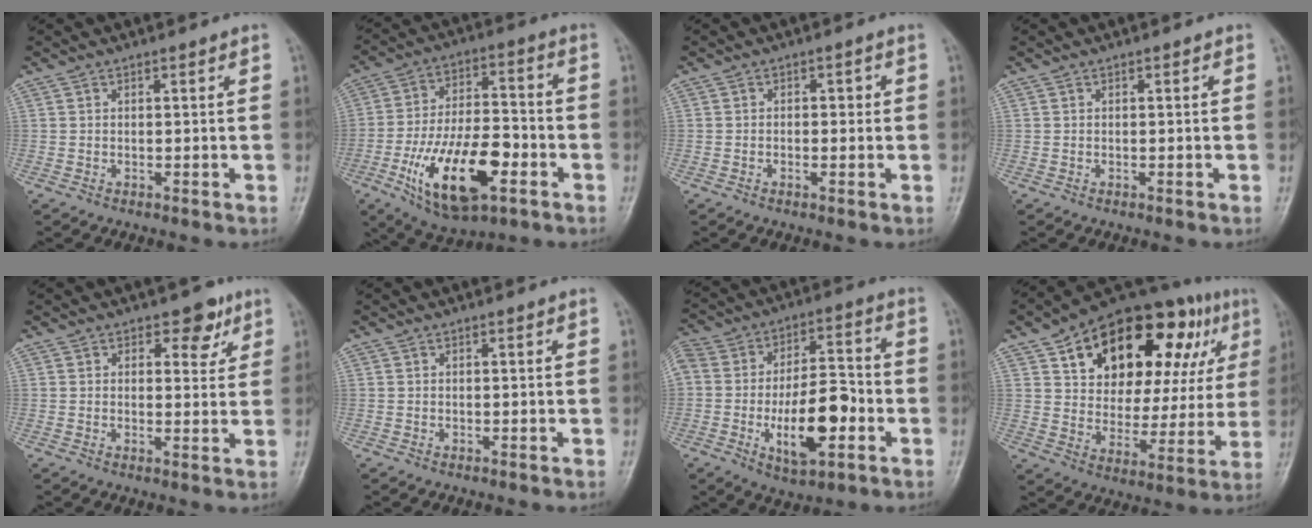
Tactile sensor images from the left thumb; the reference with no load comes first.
{"total": 18.9, "force": [-7.0, 8.7, 15.3], "torque": [-0.260, 0.023, -0.115]}
{"total": 2.0, "force": [-0.1, 1.2, 1.6], "torque": [-0.015, 0.010, -0.005]}
{"total": 0.0}
{"total": 4.8, "force": [2.7, 3.1, 2.5], "torque": [0.001, -0.011, 0.031]}
{"total": 0.0}
{"total": 18.2, "force": [-4.5, 9.2, 15.1], "torque": [-0.251, 0.034, -0.072]}
{"total": 27.7, "force": [11.9, 14.9, 20.1], "torque": [-0.250, 0.015, 0.182]}